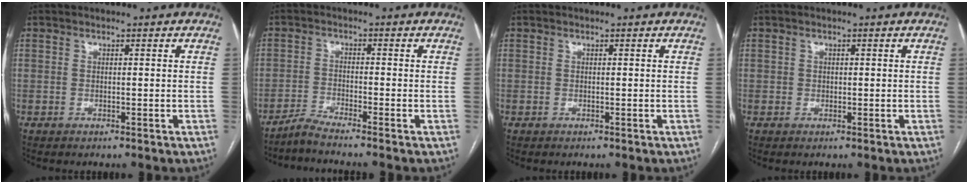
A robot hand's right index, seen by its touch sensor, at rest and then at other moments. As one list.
[{"total": 3.6, "force": [-3.2, -1.3, 0.9], "torque": [-0.028, -0.016, -0.069]}, {"total": 0.0}, {"total": 0.6, "force": [0.2, 0.6, 0.1], "torque": [0.000, 0.003, 0.006]}]